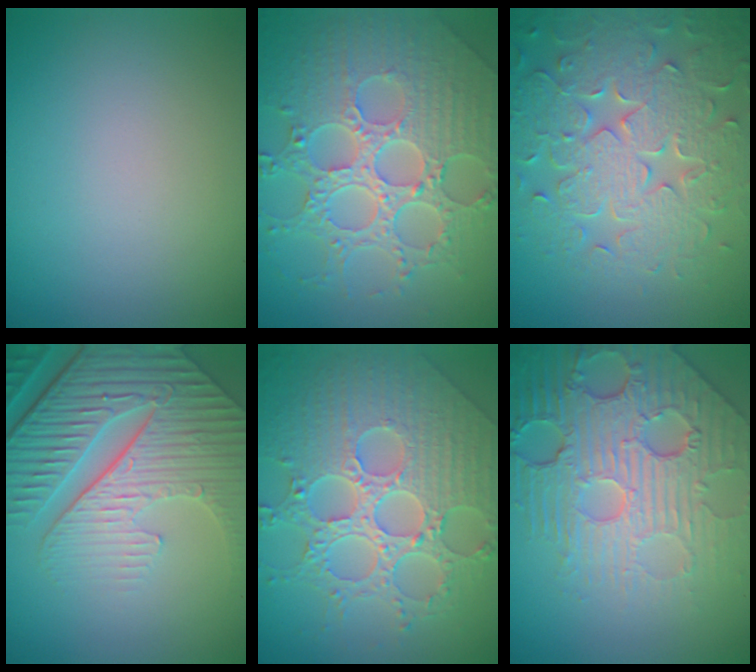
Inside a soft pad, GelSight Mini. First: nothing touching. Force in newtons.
{"total": 8.1, "press": 5.9, "slide": 5.5}
{"total": 8.1, "press": 6.2, "slide": 5.1}
{"total": 8.2, "press": 6.3, "slide": 5.2}
{"total": 8.5, "press": 6.2, "slide": 5.8}
{"total": 7.5, "press": 5.6, "slide": 5.0}